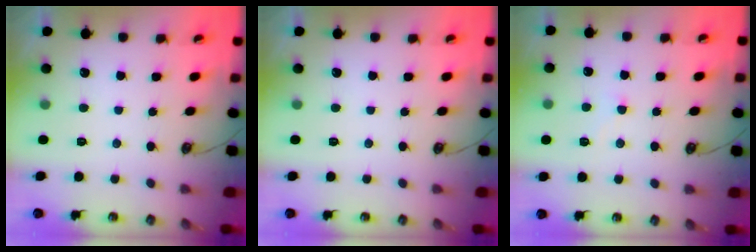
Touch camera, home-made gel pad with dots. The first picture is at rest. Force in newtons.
{"total": 0.0}
{"total": 2.6, "press": 2.5, "slide": 0.6}